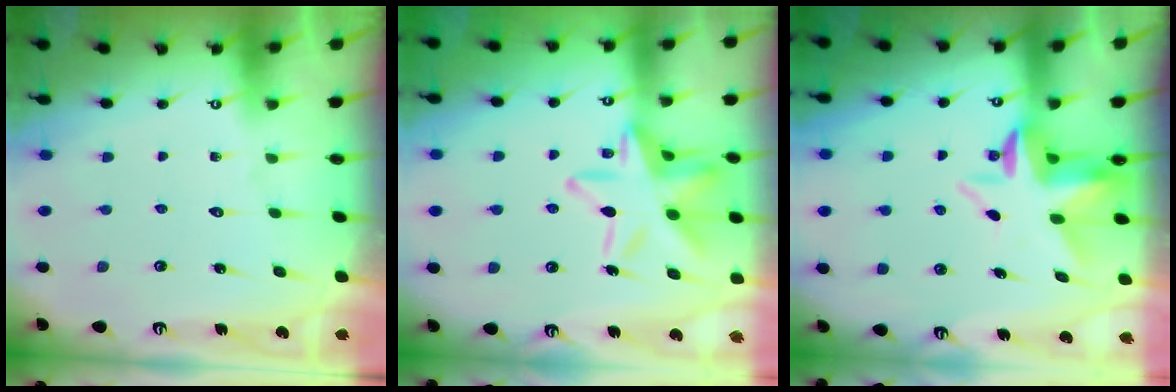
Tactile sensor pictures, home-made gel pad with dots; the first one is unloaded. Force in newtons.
{"total": 17.1, "press": 17.1, "slide": 1.5}
{"total": 6.0, "press": 5.9, "slide": 1.0}